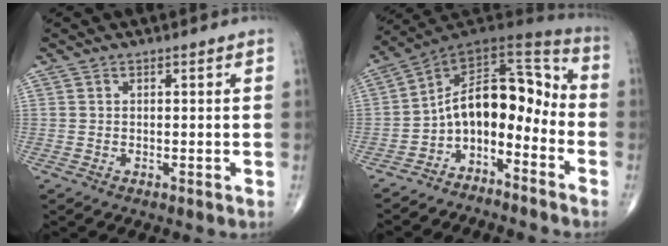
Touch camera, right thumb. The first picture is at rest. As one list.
[{"total": 12.7, "force": [-5.1, 7.3, 9.0], "torque": [-0.101, 0.111, -0.097]}]